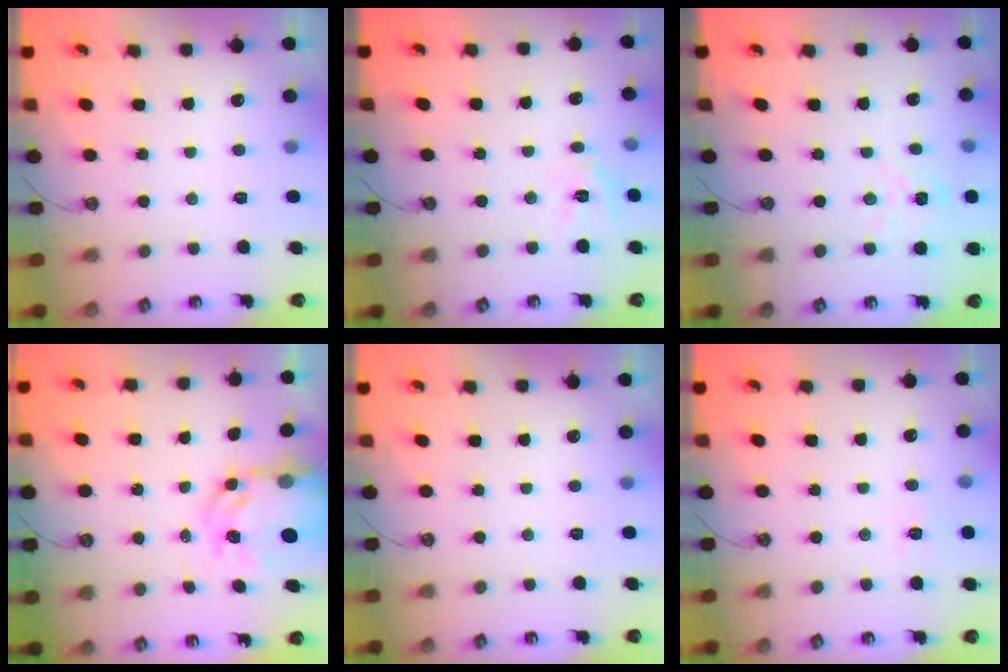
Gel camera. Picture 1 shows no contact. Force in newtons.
{"total": 8.1, "press": 8.1, "slide": 0.8}
{"total": 1.2, "press": 1.1, "slide": 0.2}
{"total": 9.9, "press": 9.9, "slide": 0.8}
{"total": 0.0}
{"total": 5.5, "press": 5.5, "slide": 0.7}